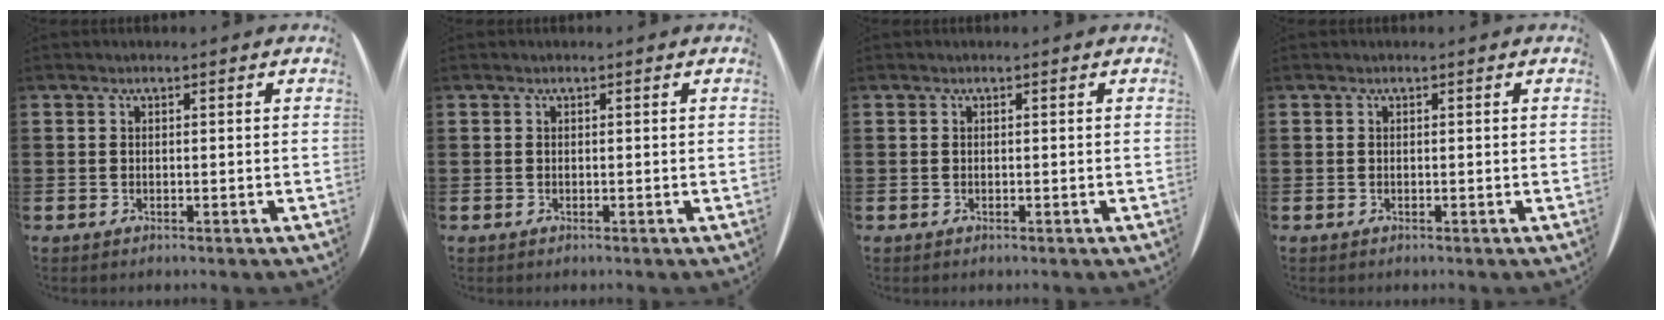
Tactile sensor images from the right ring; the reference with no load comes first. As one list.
[{"total": 0.0}, {"total": 0.0}, {"total": 0.0}]